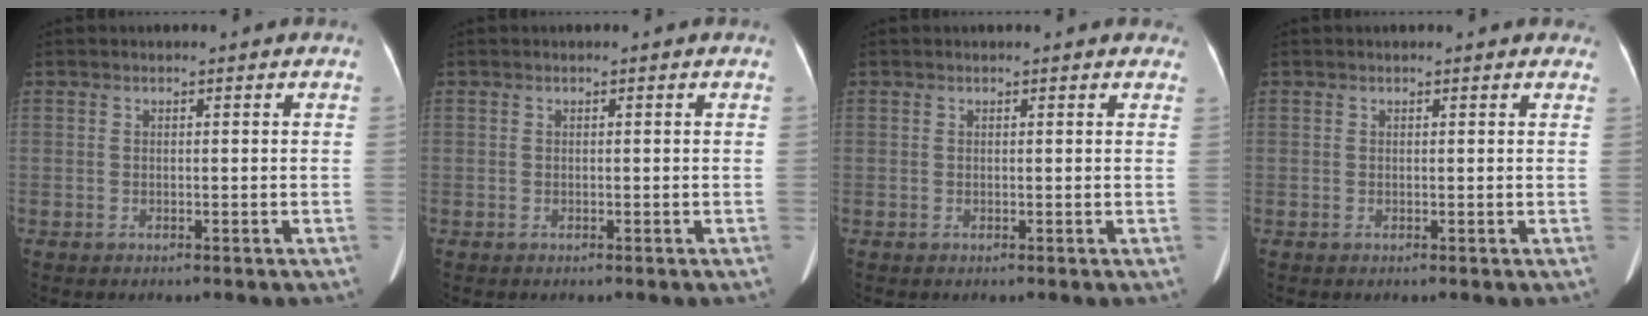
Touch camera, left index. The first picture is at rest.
{"total": 0.0}
{"total": 3.3, "force": [2.8, 1.2, 1.1], "torque": [-0.007, 0.012, 0.019]}
{"total": 3.6, "force": [3.1, 1.3, 1.2], "torque": [-0.009, 0.013, 0.023]}